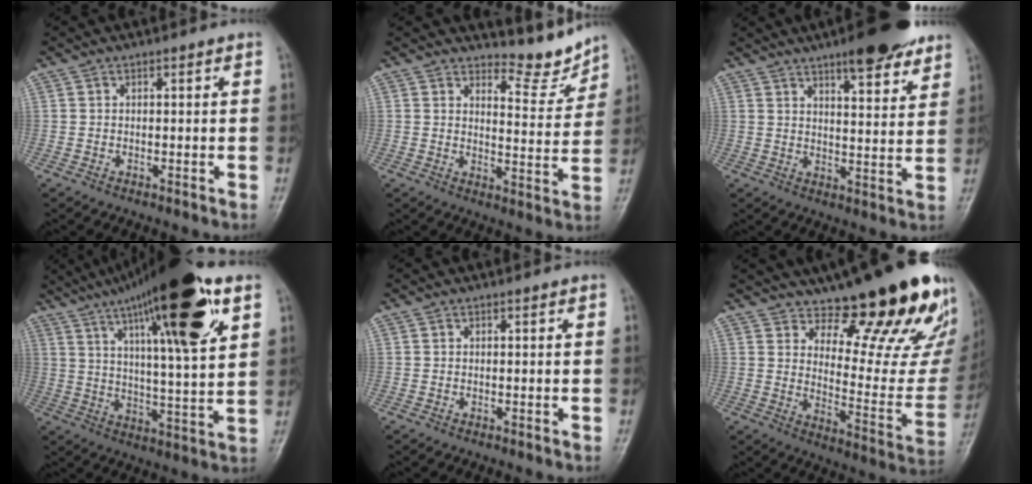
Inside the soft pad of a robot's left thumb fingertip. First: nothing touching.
{"total": 6.7, "force": [6.5, 1.6, 0.9], "torque": [0.007, -0.070, 0.093]}
{"total": 11.8, "force": [8.1, 3.2, 7.9], "torque": [-0.083, -0.043, 0.113]}
{"total": 24.1, "force": [12.4, 4.8, 20.1], "torque": [-0.309, -0.021, 0.198]}
{"total": 0.0}
{"total": 22.4, "force": [15.8, 6.8, 14.4], "torque": [-0.148, -0.122, 0.219]}